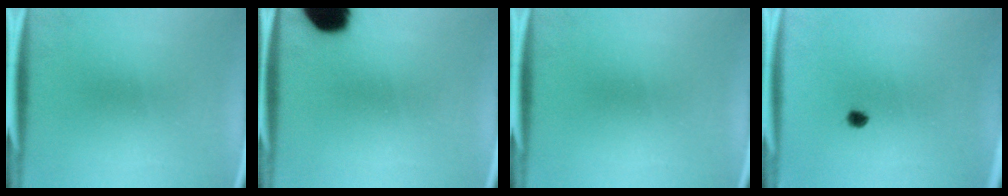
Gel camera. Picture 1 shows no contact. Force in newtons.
{"total": 14.7}
{"total": 0.0}
{"total": 1.4}